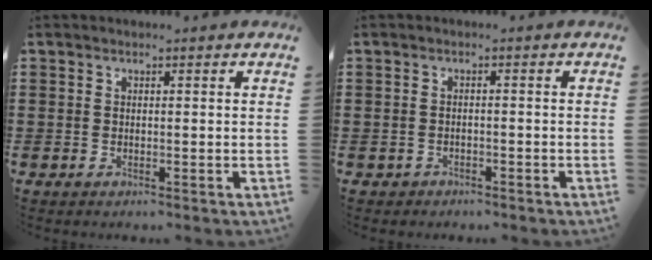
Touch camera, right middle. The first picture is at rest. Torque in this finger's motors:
{"motor_torque": [-0.18, -0.04, -0.01, -0.01]}